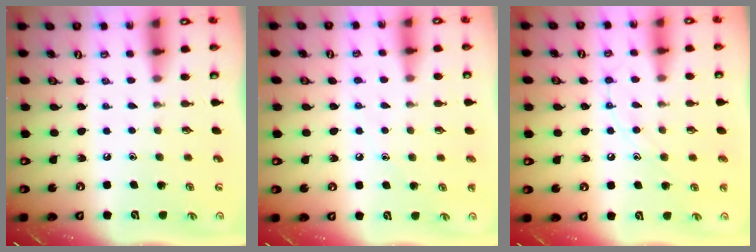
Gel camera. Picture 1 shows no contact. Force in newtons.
{"total": 4.9, "press": 4.8, "slide": 0.5}
{"total": 9.6, "press": 9.6, "slide": 0.7}